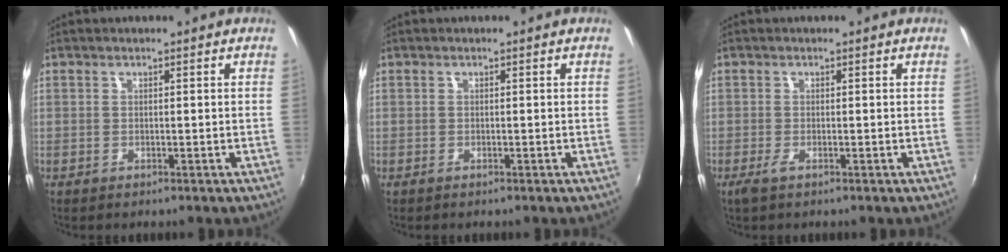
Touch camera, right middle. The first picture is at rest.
{"total": 0.0}
{"total": 1.5, "force": [-0.9, 0.1, 1.3], "torque": [-0.026, -0.006, -0.017]}